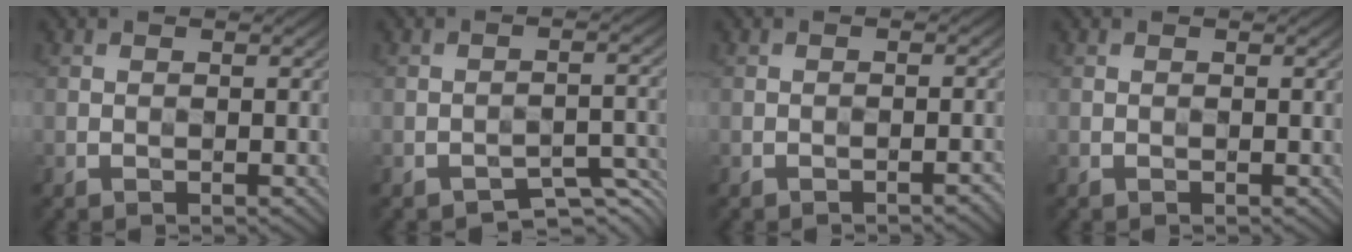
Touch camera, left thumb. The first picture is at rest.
{"total": 3.1, "force": [-2.6, 0.9, 1.3], "torque": [-0.014, 0.004, -0.038]}
{"total": 1.4, "force": [-1.1, 0.2, 0.8], "torque": [-0.007, 0.006, -0.016]}
{"total": 0.0}